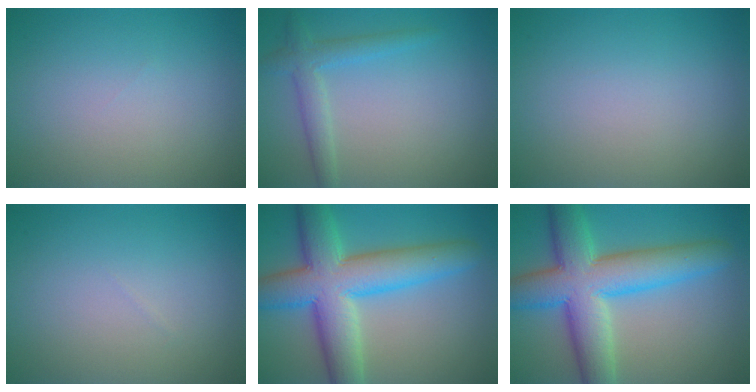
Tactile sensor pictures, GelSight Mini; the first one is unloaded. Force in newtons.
{"total": 2.6, "press": 2.6, "slide": 0.1}
{"total": 0.0}
{"total": 0.0}
{"total": 10.0, "press": 10.0, "slide": 0.5}
{"total": 10.0, "press": 10.0, "slide": 0.5}